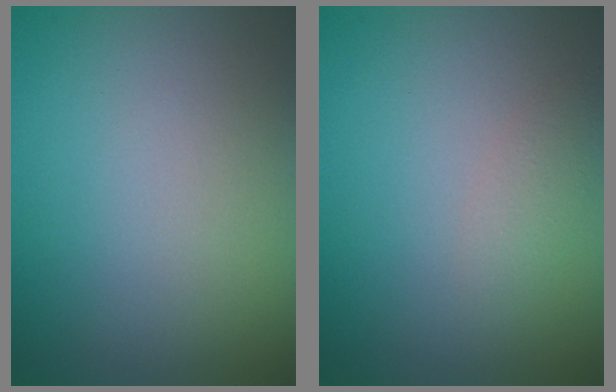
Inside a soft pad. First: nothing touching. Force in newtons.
{"total": 1.1, "press": 1.1, "slide": 0.0}